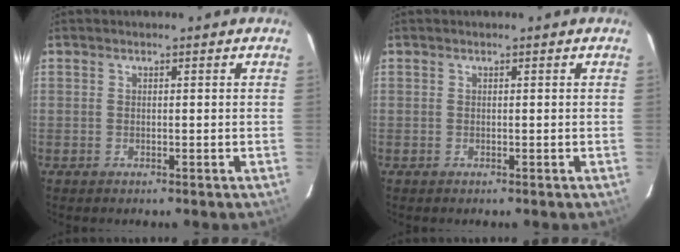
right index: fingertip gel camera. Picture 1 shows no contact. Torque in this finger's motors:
{"motor_torque": [0.07, 0.05, -0.01, 0.00]}